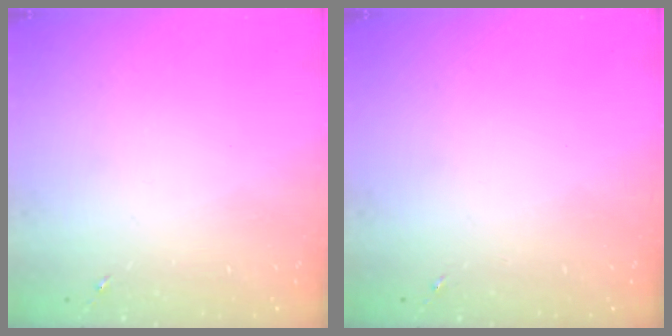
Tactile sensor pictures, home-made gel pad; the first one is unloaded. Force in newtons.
{"total": 0.0}